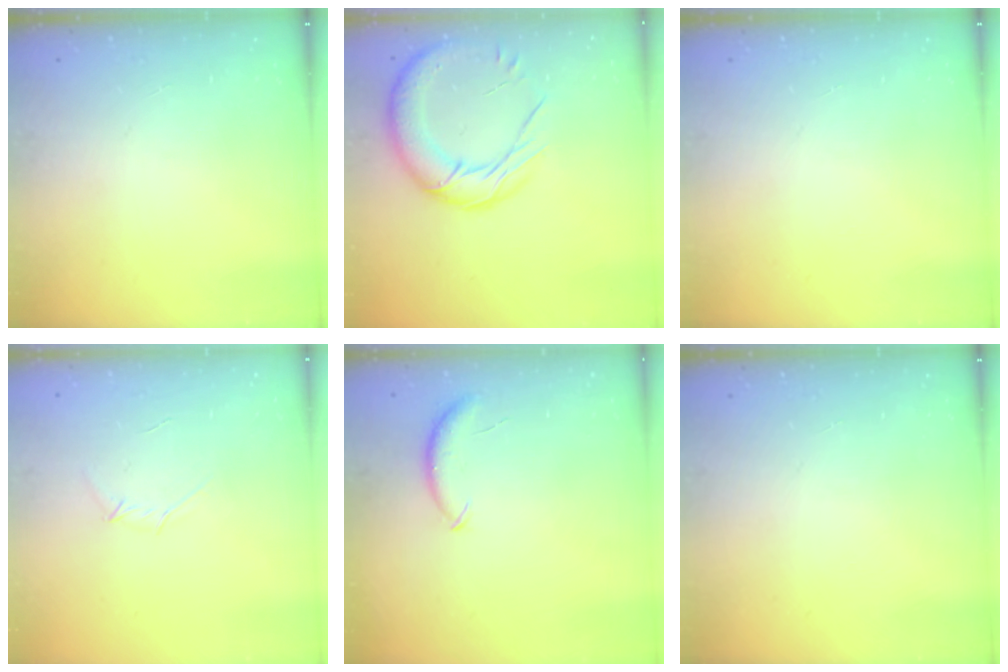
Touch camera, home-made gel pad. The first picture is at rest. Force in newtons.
{"total": 16.6, "press": 16.4, "slide": 2.3}
{"total": 0.0}
{"total": 3.5, "press": 3.4, "slide": 0.8}
{"total": 7.4, "press": 7.4, "slide": 1.1}
{"total": 0.0}